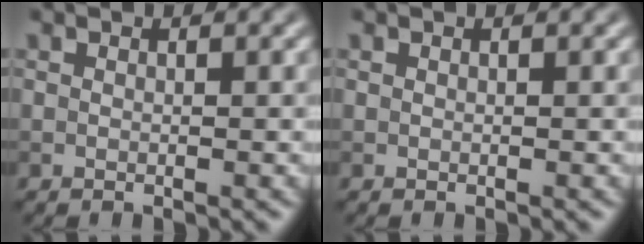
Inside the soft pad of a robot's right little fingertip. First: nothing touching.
{"total": 0.0}